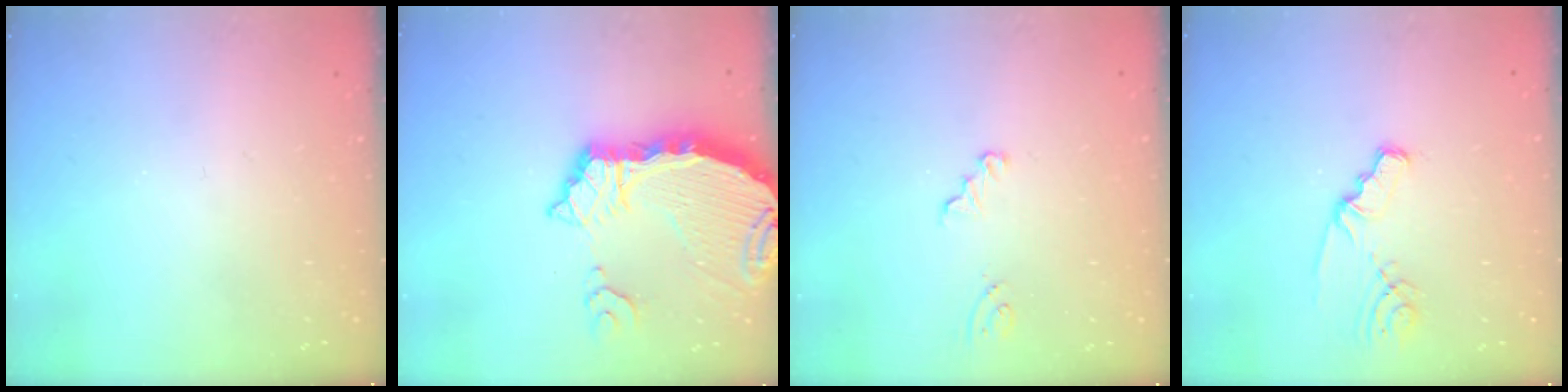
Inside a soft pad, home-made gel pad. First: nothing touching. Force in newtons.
{"total": 7.2, "press": 7.1, "slide": 0.8}
{"total": 2.1, "press": 2.1, "slide": 0.2}
{"total": 3.4, "press": 3.3, "slide": 0.3}